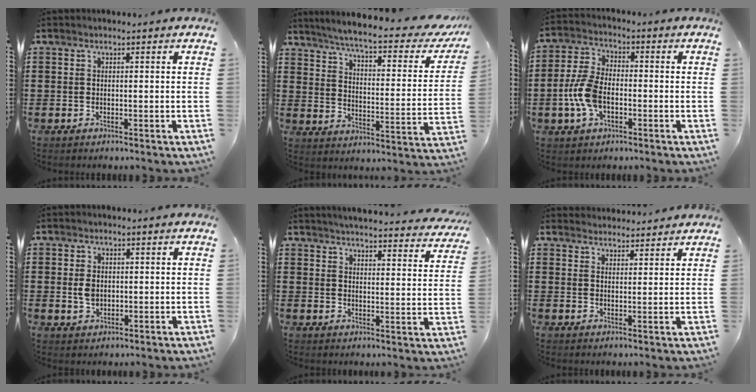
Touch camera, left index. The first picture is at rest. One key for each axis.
{"total": 6.0, "fx": 5.0, "fy": -0.2, "fz": 3.3, "tx": -0.086, "ty": -0.033, "tz": 0.080}
{"total": 7.6, "fx": -1.8, "fy": 4.3, "fz": 6.1, "tx": -0.152, "ty": -0.003, "tz": -0.040}
{"total": 2.9, "fx": 0.3, "fy": 2.0, "fz": 2.1, "tx": -0.052, "ty": 0.002, "tz": 0.003}
{"total": 4.2, "fx": 4.1, "fy": -0.3, "fz": 0.8, "tx": -0.034, "ty": -0.028, "tz": 0.071}
{"total": 2.7, "fx": 2.7, "fy": 0.2, "fz": -0.3, "tx": -0.002, "ty": -0.006, "tz": 0.053}